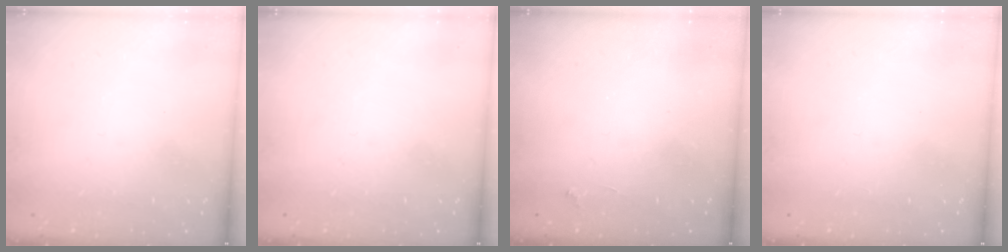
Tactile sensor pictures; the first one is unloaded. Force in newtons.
{"total": 0.0}
{"total": 2.0, "press": 1.9, "slide": 0.4}
{"total": 0.0}